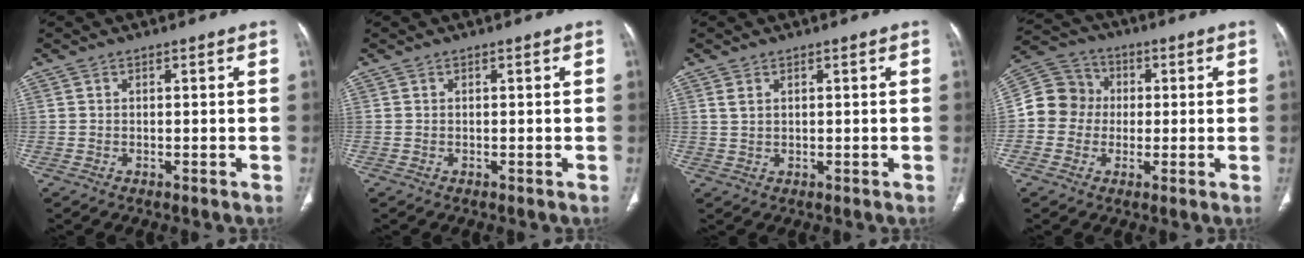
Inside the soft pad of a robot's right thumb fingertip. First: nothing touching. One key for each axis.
{"total": 0.0}
{"total": 1.6, "fx": 0.8, "fy": 0.9, "fz": 1.1, "tx": -0.021, "ty": 0.003, "tz": 0.022}
{"total": 9.9, "fx": -0.2, "fy": 9.3, "fz": 3.6, "tx": -0.046, "ty": 0.030, "tz": -0.014}